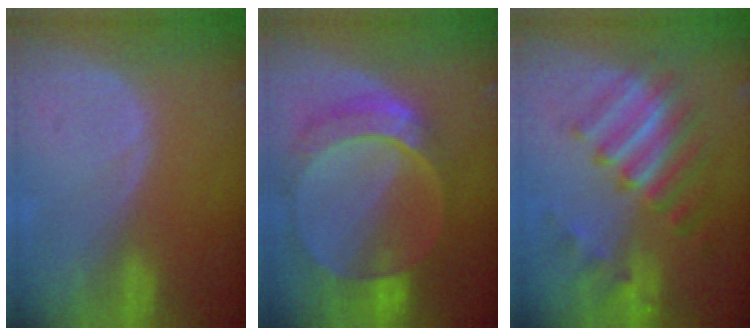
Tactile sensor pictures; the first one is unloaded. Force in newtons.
{"total": 9.6, "press": 8.3, "slide": 4.9}
{"total": 9.1, "press": 8.5, "slide": 3.1}